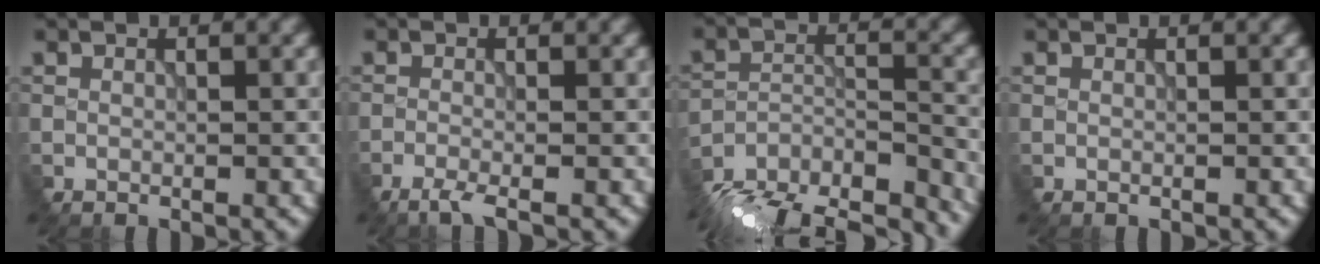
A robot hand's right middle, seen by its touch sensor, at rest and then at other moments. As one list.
[{"total": 2.4, "force": [-2.0, -0.1, 1.3], "torque": [-0.018, -0.004, -0.044]}, {"total": 17.8, "force": [-16.8, 4.7, 3.6], "torque": [-0.047, -0.001, -0.217]}, {"total": 0.0}]